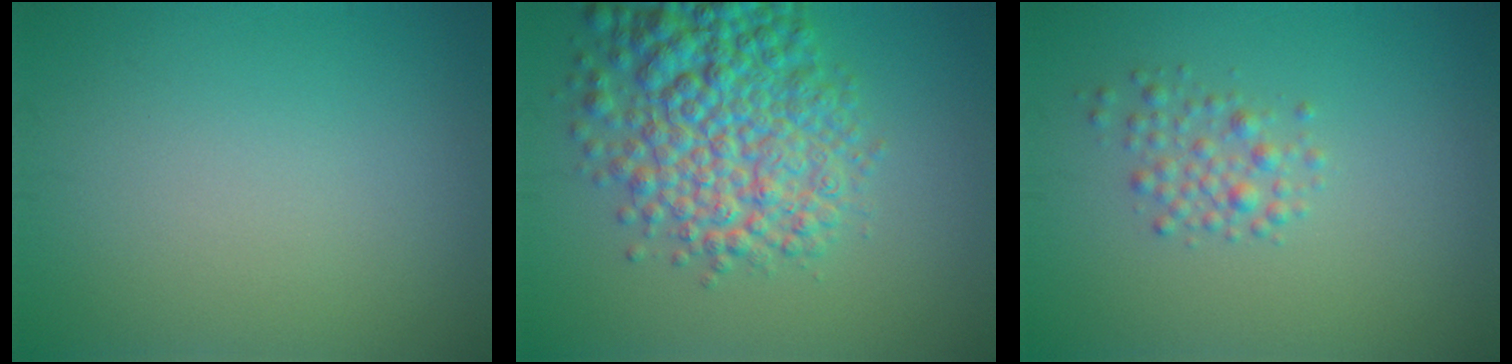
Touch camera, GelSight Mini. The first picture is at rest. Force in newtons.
{"total": 8.7, "press": 8.7, "slide": 0.3}
{"total": 2.0, "press": 2.0, "slide": 0.0}